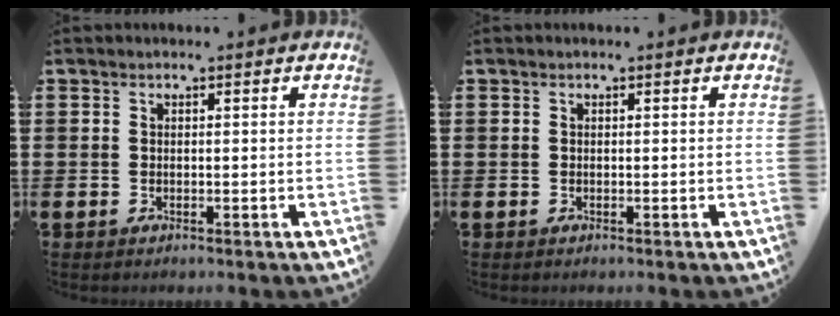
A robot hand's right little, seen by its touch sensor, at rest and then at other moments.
{"total": 0.0}